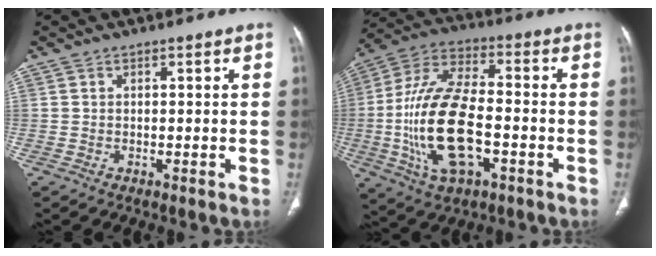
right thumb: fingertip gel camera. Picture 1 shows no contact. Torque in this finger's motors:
{"motor_torque": [3.91, 1.10, 2.37, -0.40, 0.74]}